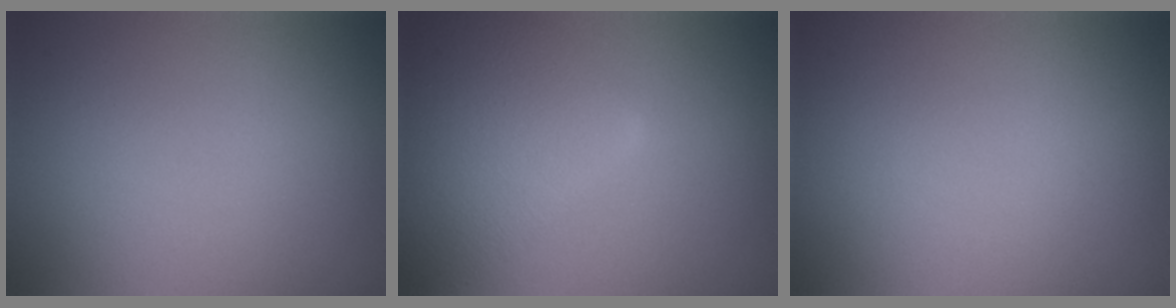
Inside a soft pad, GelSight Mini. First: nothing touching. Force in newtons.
{"total": 8.5, "press": 8.5, "slide": 0.3}
{"total": 0.0}